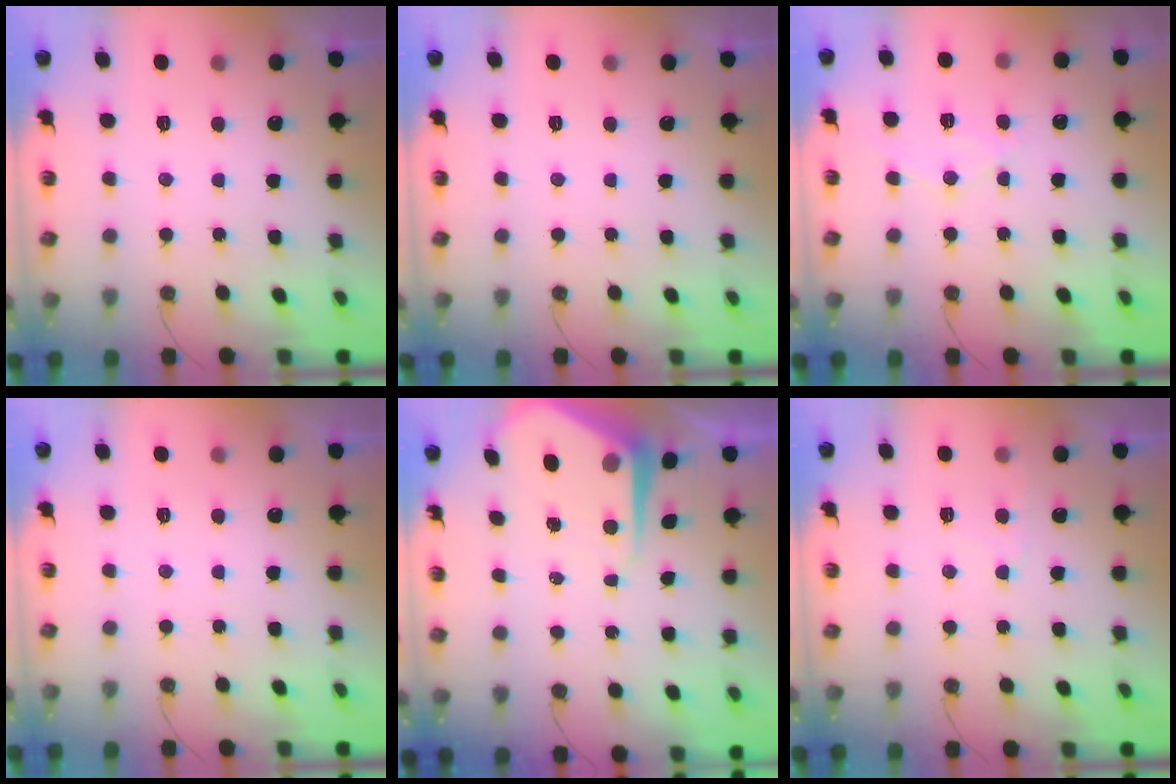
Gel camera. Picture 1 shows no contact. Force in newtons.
{"total": 0.0}
{"total": 9.1, "press": 9.1, "slide": 0.6}
{"total": 0.0}
{"total": 6.7, "press": 6.7, "slide": 0.6}
{"total": 5.2, "press": 5.1, "slide": 0.7}